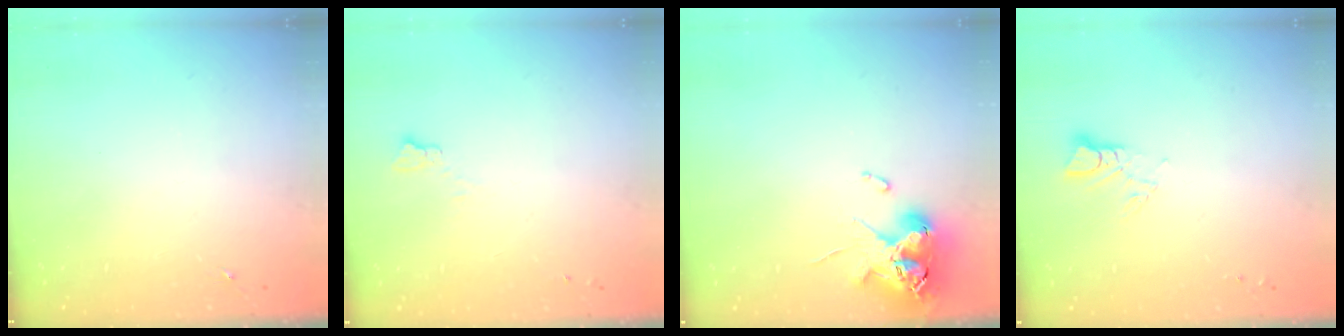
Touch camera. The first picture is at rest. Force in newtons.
{"total": 2.3, "press": 2.3, "slide": 0.2}
{"total": 10.9, "press": 10.8, "slide": 1.6}
{"total": 3.7, "press": 3.7, "slide": 0.4}